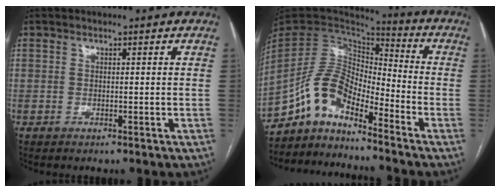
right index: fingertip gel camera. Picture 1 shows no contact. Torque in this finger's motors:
{"motor_torque": [0.61, -0.56, 0.62, 0.15]}